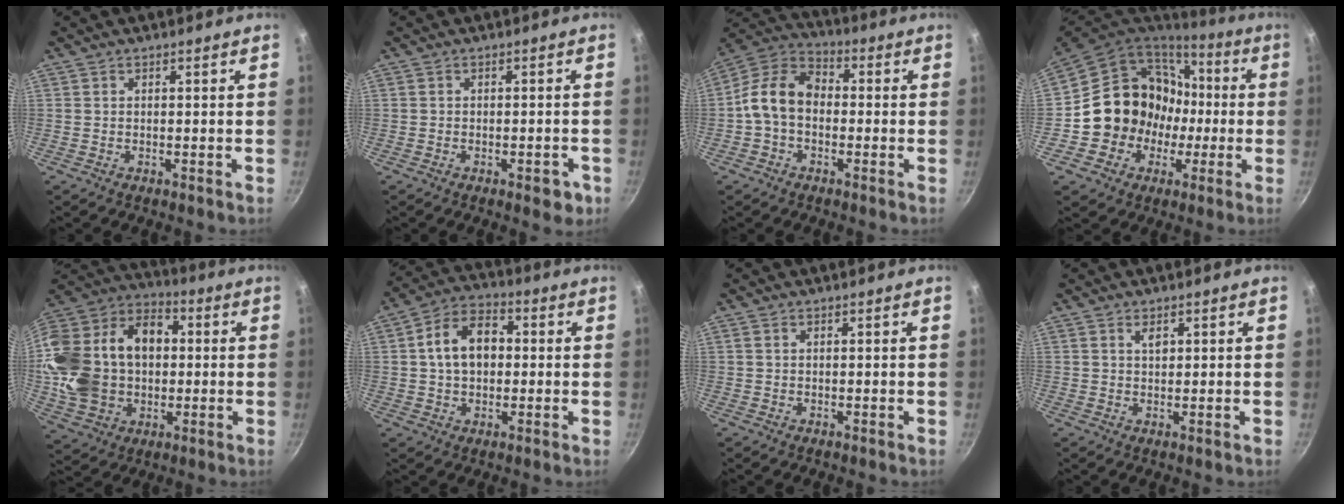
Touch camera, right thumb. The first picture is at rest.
{"total": 3.9, "force": [-1.8, 1.9, 2.9], "torque": [-0.021, 0.014, -0.016]}
{"total": 10.7, "force": [-1.2, 7.7, 7.2], "torque": [-0.112, 0.039, -0.046]}
{"total": 17.6, "force": [-1.2, 16.2, 6.8], "torque": [-0.083, 0.047, -0.008]}
{"total": 26.6, "force": [1.1, 19.6, 17.9], "torque": [-0.342, 0.050, 0.025]}
{"total": 10.8, "force": [0.9, 7.5, 7.7], "torque": [-0.103, 0.027, 0.004]}
{"total": 0.5, "force": [0.2, 0.3, 0.4], "torque": [-0.007, 0.002, 0.004]}
{"total": 1.8, "force": [0.9, 0.9, 1.3], "torque": [-0.015, -0.004, 0.015]}